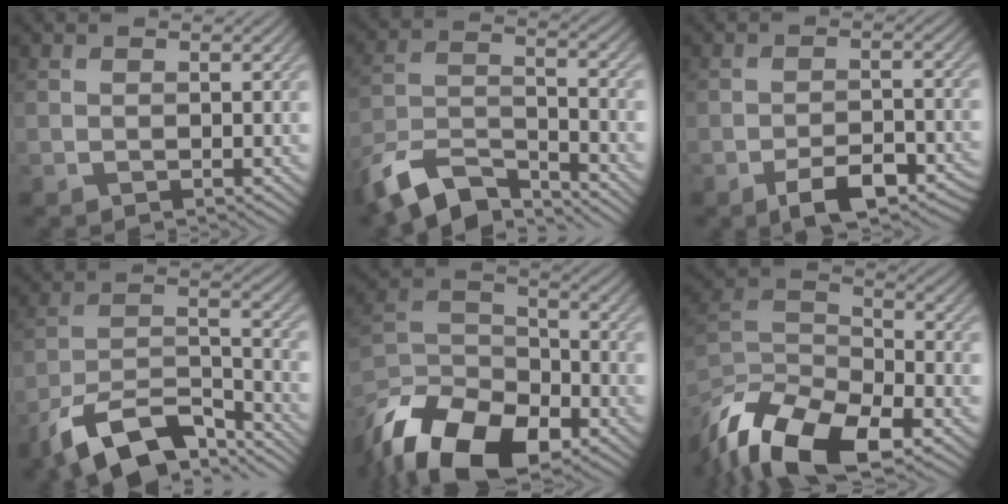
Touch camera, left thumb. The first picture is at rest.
{"total": 10.0, "force": [-8.3, 3.2, 4.7], "torque": [-0.095, -0.005, -0.168]}
{"total": 6.0, "force": [-3.7, 2.3, 4.2], "torque": [-0.064, 0.005, -0.057]}
{"total": 13.6, "force": [-10.0, 4.7, 7.8], "torque": [-0.149, -0.012, -0.186]}
{"total": 16.3, "force": [-11.0, 8.2, 8.9], "torque": [-0.220, -0.038, -0.191]}
{"total": 15.3, "force": [-10.0, 6.6, 9.5], "torque": [-0.230, -0.020, -0.179]}